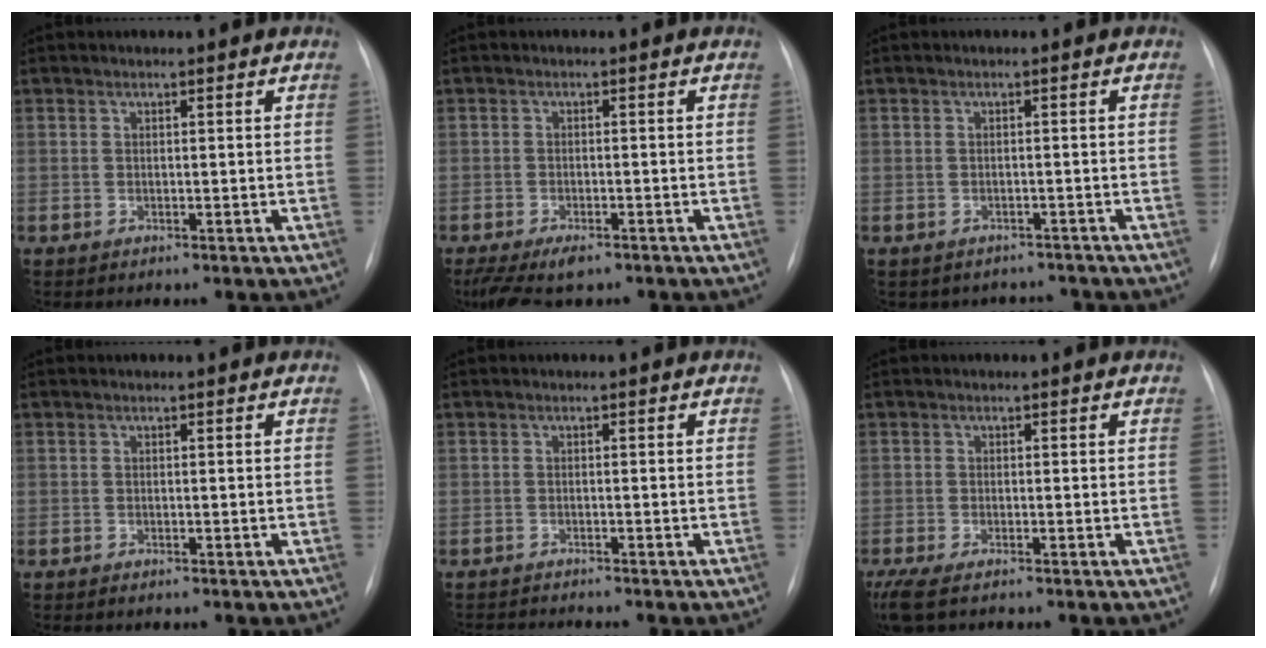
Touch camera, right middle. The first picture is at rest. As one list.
[{"total": 7.5, "force": [-5.4, 3.0, 4.3], "torque": [-0.076, -0.012, -0.086]}, {"total": 3.5, "force": [-3.1, 1.5, -0.6], "torque": [0.010, 0.019, -0.039]}, {"total": 0.8, "force": [-0.6, 0.2, 0.4], "torque": [-0.010, -0.002, -0.008]}, {"total": 3.7, "force": [-3.5, -0.8, 0.9], "torque": [-0.009, -0.011, -0.054]}, {"total": 5.9, "force": [-4.6, 1.4, 3.6], "torque": [-0.070, -0.013, -0.077]}]